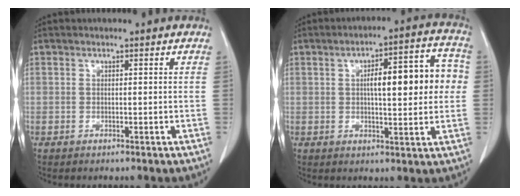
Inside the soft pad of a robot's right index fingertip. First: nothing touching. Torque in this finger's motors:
{"motor_torque": [0.42, 0.06, 0.33, 0.06]}